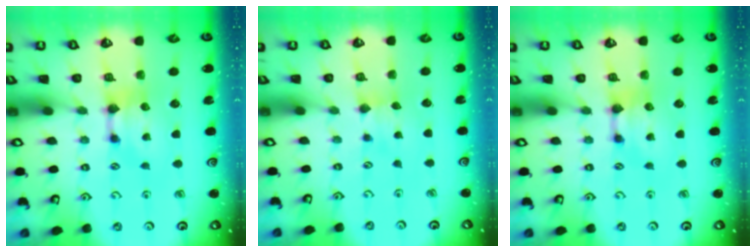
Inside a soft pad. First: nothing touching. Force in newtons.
{"total": 2.5, "press": 2.5, "slide": 0.4}
{"total": 0.0}